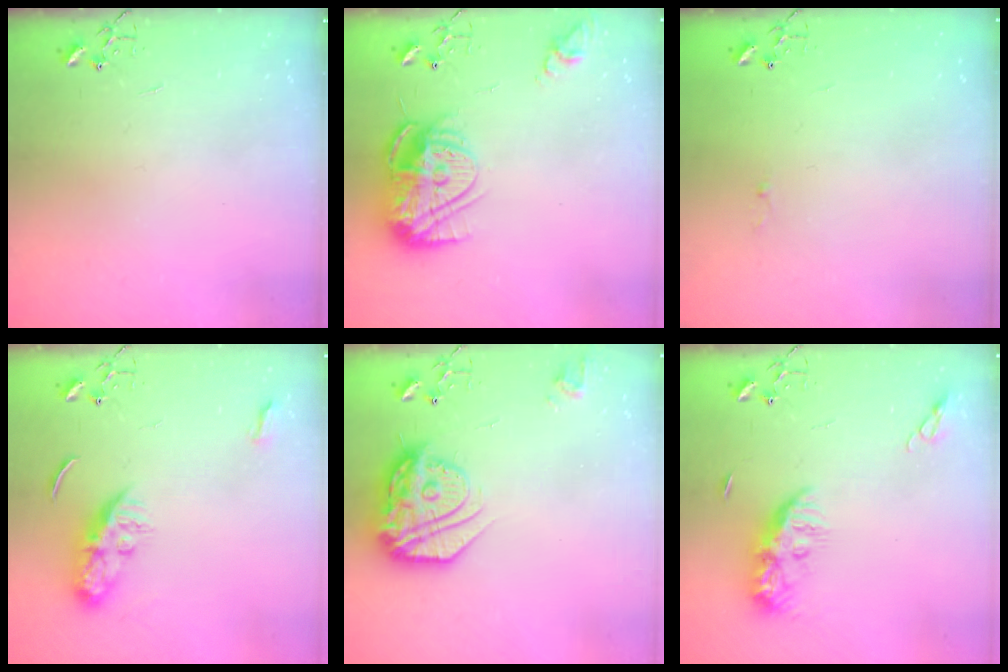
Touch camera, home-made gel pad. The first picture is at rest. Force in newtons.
{"total": 15.5, "press": 15.4, "slide": 1.4}
{"total": 2.6, "press": 2.6, "slide": 0.4}
{"total": 9.1, "press": 9.1, "slide": 0.4}
{"total": 21.8, "press": 21.8, "slide": 1.8}
{"total": 10.0, "press": 10.0, "slide": 0.6}